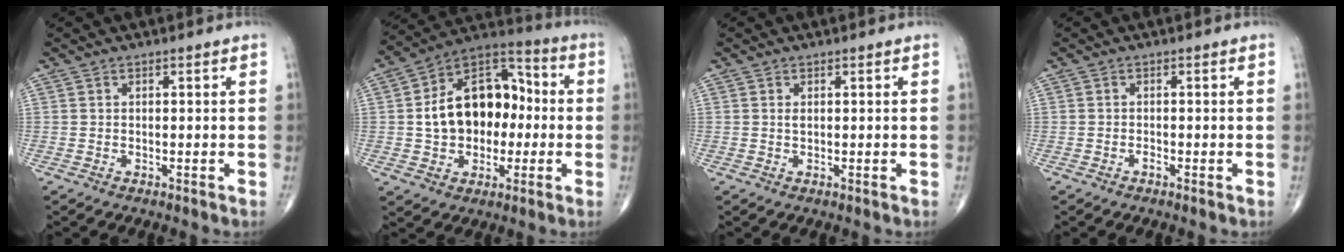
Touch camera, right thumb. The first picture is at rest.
{"total": 17.9, "force": [-0.1, 12.4, 12.9], "torque": [-0.169, 0.039, -0.006]}
{"total": 0.7, "force": [0.2, 0.3, 0.6], "torque": [-0.014, -0.002, 0.004]}
{"total": 0.7, "force": [-0.5, 0.2, 0.5], "torque": [-0.010, 0.001, -0.010]}